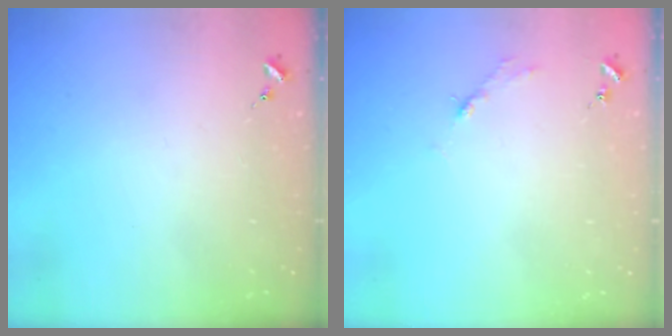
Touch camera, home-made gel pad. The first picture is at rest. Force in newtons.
{"total": 2.7, "press": 2.7, "slide": 0.4}